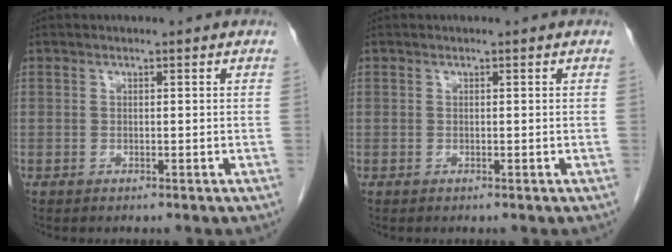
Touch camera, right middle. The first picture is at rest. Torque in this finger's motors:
{"motor_torque": [0.09, 0.12, 0.00, -0.01]}